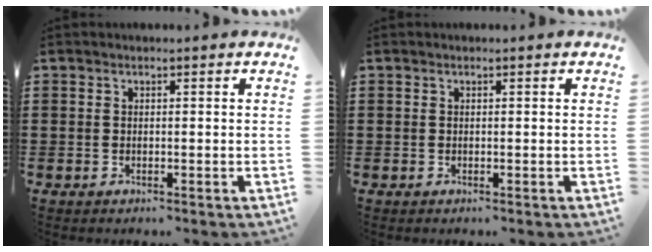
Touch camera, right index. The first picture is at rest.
{"total": 0.0}